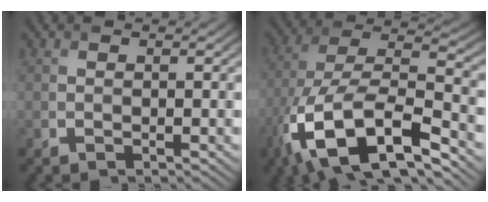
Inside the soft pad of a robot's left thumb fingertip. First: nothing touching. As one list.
[{"total": 17.1, "force": [-9.0, 7.2, 12.6], "torque": [-0.275, -0.025, -0.165]}]